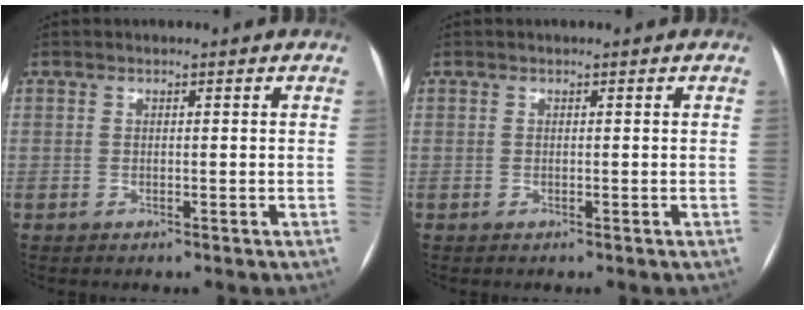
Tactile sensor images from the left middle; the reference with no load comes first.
{"total": 0.0}